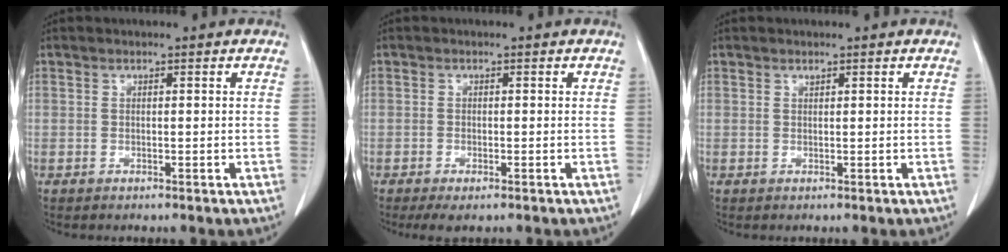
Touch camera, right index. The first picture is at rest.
{"total": 2.7, "force": [-1.7, 0.8, 1.9], "torque": [-0.030, -0.005, -0.025]}
{"total": 0.0}